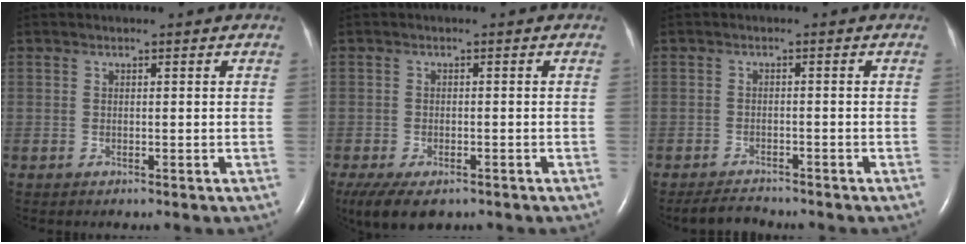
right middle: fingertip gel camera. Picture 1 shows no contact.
{"total": 8.0, "force": [-5.5, 3.6, 4.6], "torque": [-0.087, -0.012, -0.084]}
{"total": 3.3, "force": [-3.2, 0.6, 0.6], "torque": [-0.018, -0.013, -0.054]}